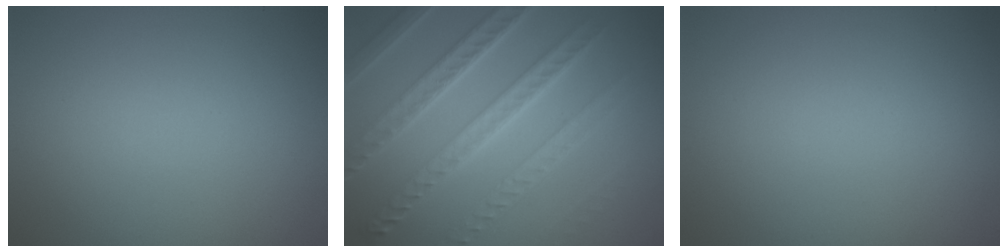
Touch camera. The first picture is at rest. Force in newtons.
{"total": 8.0, "press": 5.7, "slide": 5.7}
{"total": 0.0}